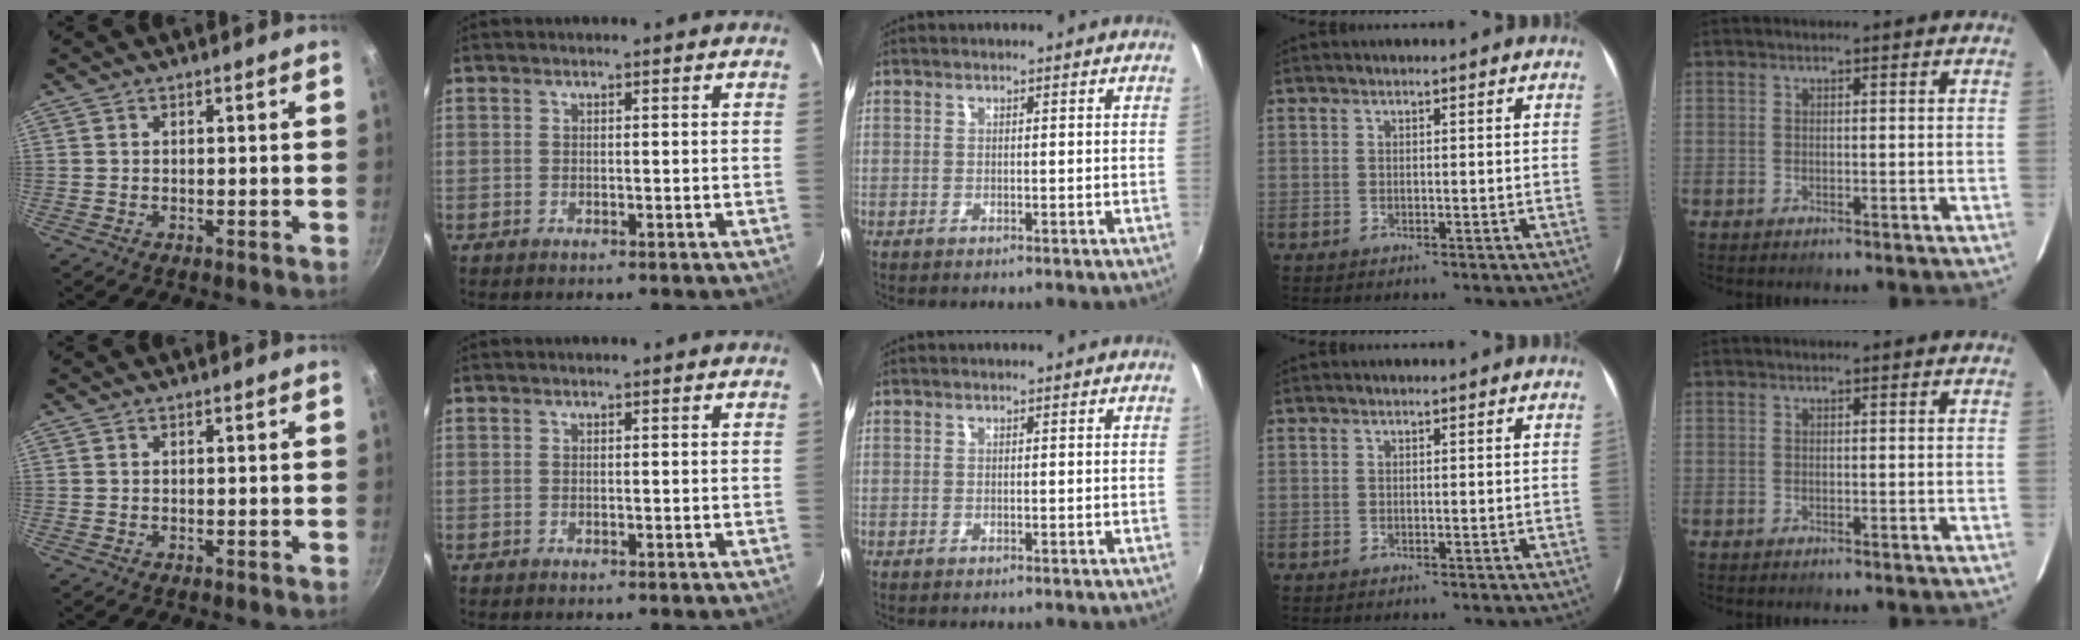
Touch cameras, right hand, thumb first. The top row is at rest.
{}